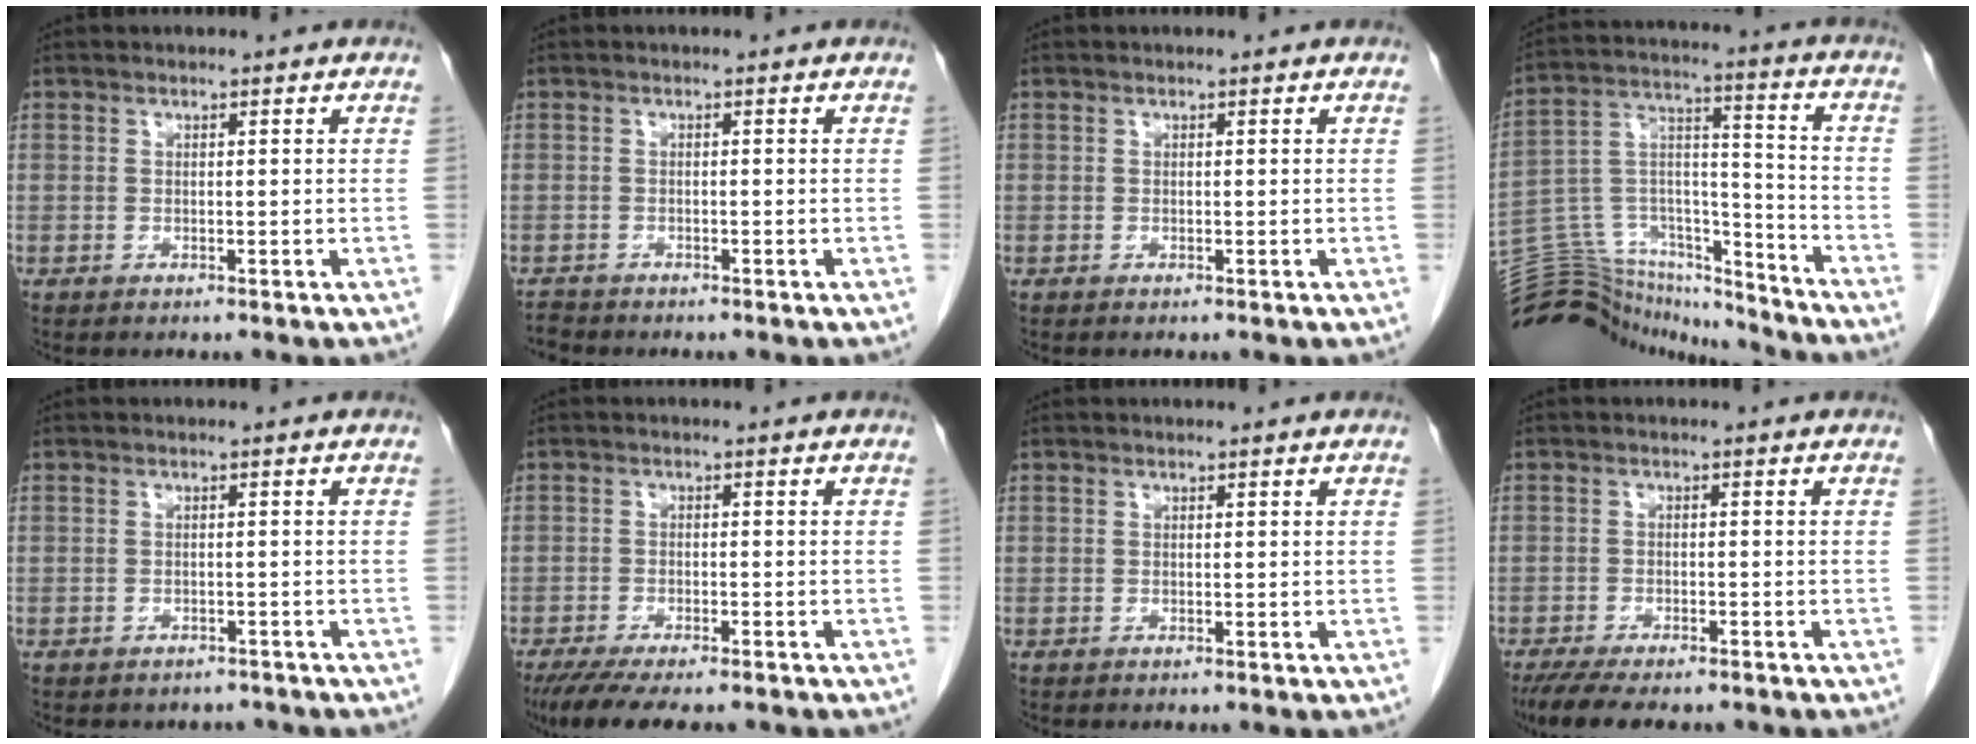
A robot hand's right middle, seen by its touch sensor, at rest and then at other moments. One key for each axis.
{"total": 1.4, "fx": -1.3, "fy": 0.2, "fz": -0.2, "tx": -0.002, "ty": -0.006, "tz": -0.025}
{"total": 0.0}
{"total": 23.3, "fx": -22.2, "fy": 5.1, "fz": 4.6, "tx": -0.123, "ty": 0.039, "tz": -0.354}
{"total": 3.6, "fx": -3.2, "fy": 1.8, "fz": 0.1, "tx": -0.002, "ty": 0.009, "tz": -0.039}
{"total": 11.4, "fx": -9.4, "fy": 2.8, "fz": 5.9, "tx": -0.097, "ty": -0.016, "tz": -0.140}
{"total": 0.0}
{"total": 9.8, "fx": -8.0, "fy": 2.6, "fz": 5.1, "tx": -0.075, "ty": -0.010, "tz": -0.121}